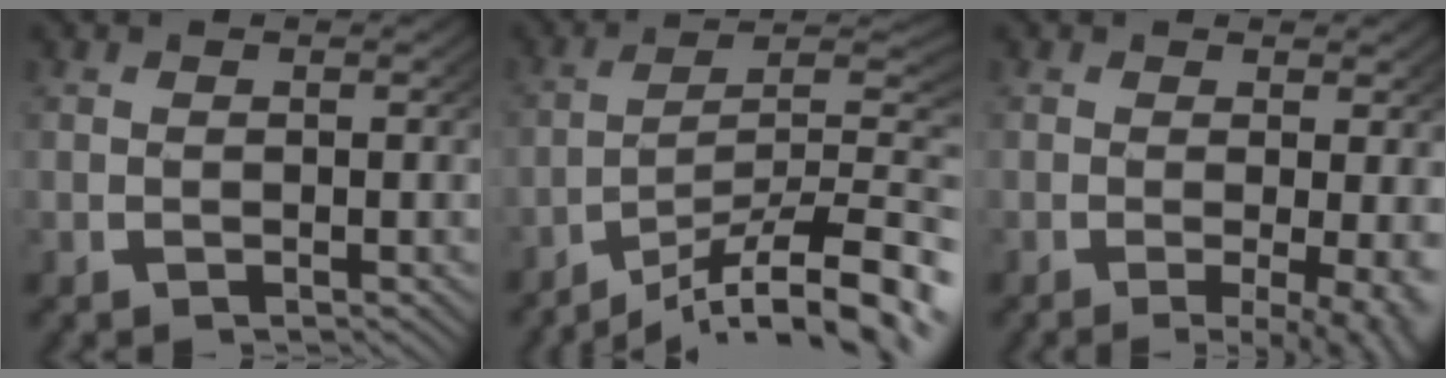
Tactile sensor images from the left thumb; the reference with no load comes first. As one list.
[{"total": 12.1, "force": [-5.3, 6.7, 8.5], "torque": [-0.130, -0.038, -0.067]}, {"total": 5.9, "force": [-2.5, 2.2, 4.8], "torque": [-0.070, -0.026, -0.027]}]